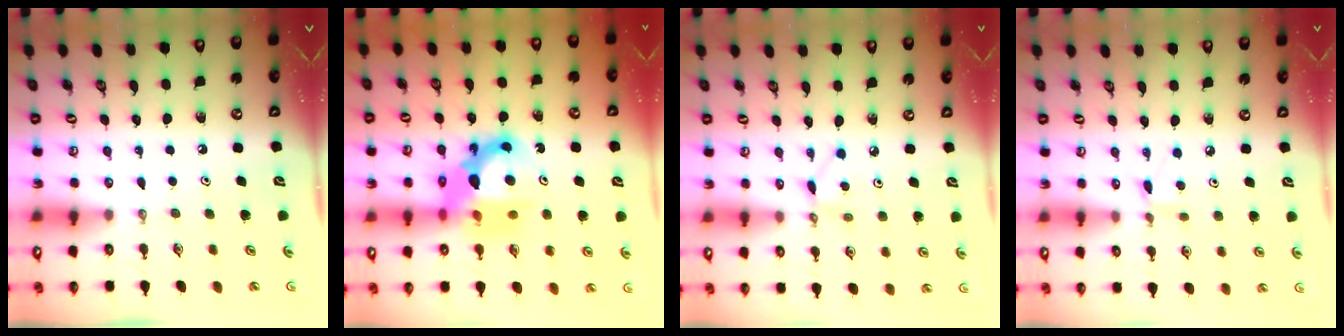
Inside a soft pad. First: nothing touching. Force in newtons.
{"total": 13.6, "press": 13.4, "slide": 2.6}
{"total": 2.8, "press": 2.8, "slide": 0.3}
{"total": 3.7, "press": 3.6, "slide": 0.5}